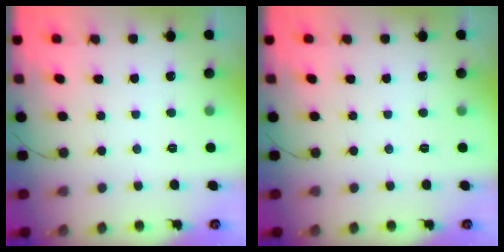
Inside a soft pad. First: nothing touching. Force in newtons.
{"total": 0.0}